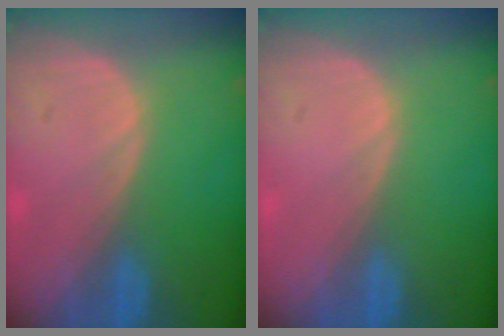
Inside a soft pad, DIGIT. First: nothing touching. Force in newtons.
{"total": 0.0}